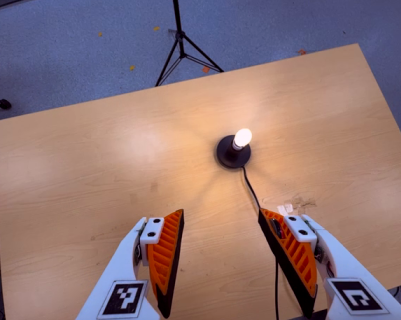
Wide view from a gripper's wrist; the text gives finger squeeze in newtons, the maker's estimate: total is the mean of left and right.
{"total": 0.0}